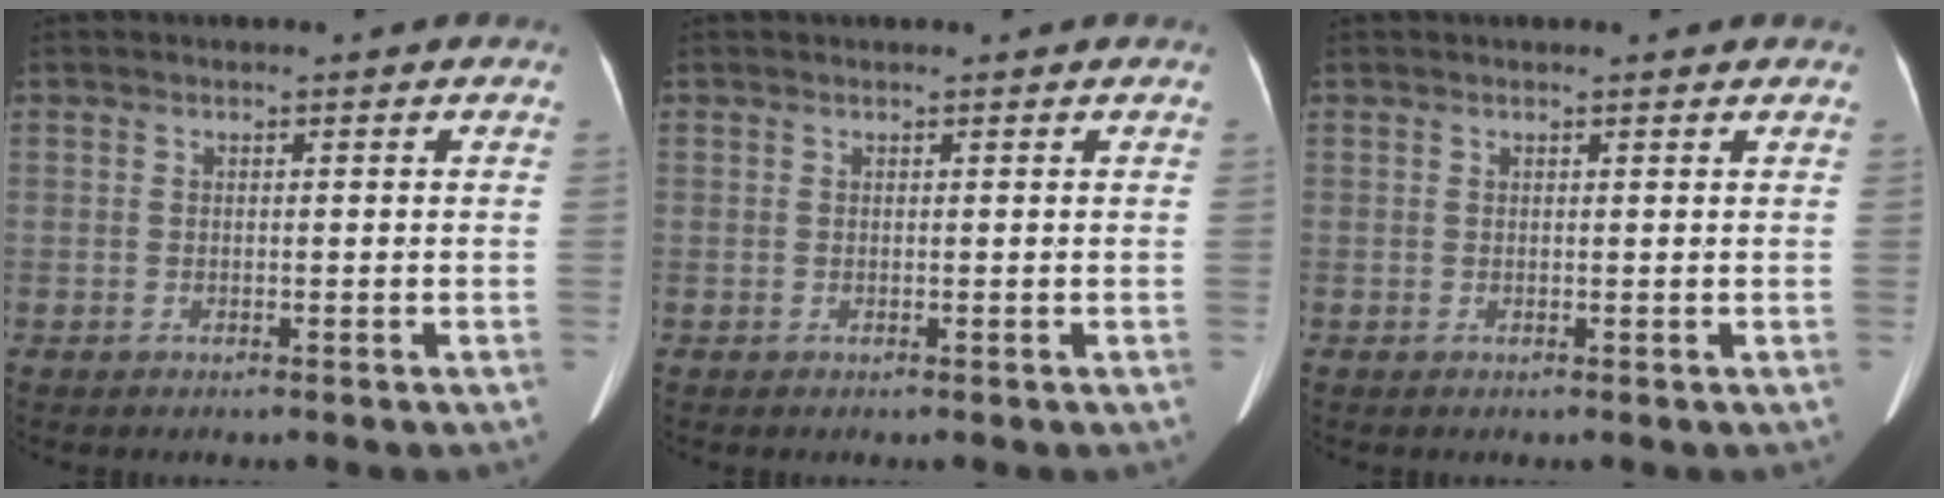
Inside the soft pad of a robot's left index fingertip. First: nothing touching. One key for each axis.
{"total": 1.3, "fx": 1.2, "fy": 0.1, "fz": 0.4, "tx": -0.007, "ty": 0.020, "tz": 0.018}
{"total": 2.0, "fx": 1.8, "fy": 0.1, "fz": 0.7, "tx": -0.011, "ty": 0.012, "tz": 0.020}